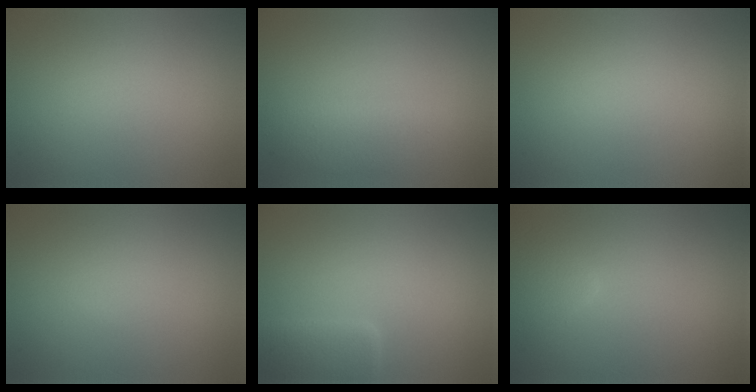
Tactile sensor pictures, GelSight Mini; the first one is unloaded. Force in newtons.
{"total": 2.6, "press": 2.6, "slide": 0.1}
{"total": 0.0}
{"total": 0.0}
{"total": 4.2, "press": 4.2, "slide": 0.1}
{"total": 1.9, "press": 1.9, "slide": 0.1}